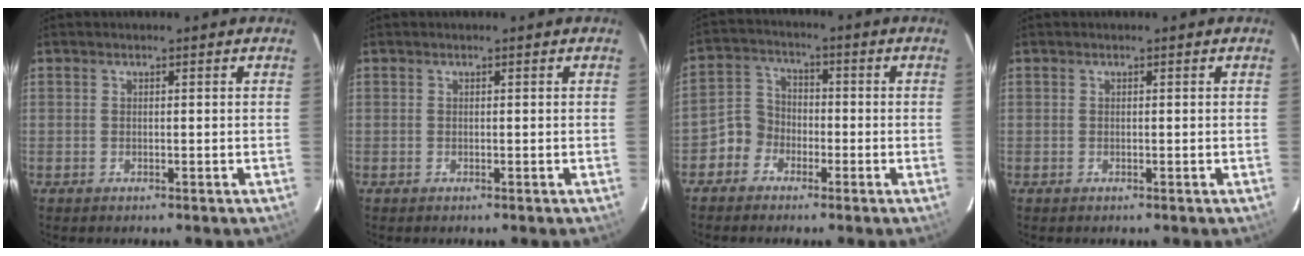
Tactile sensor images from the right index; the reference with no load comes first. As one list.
[{"total": 0.0}, {"total": 5.8, "force": [-3.2, 4.8, 0.7], "torque": [-0.017, 0.027, -0.068]}, {"total": 0.0}]